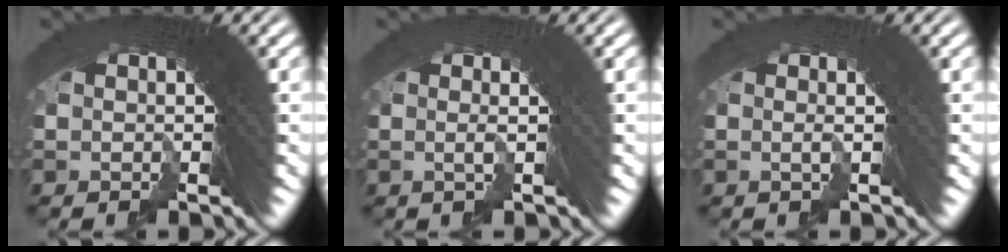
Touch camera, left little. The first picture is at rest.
{"total": 2.7, "force": [1.4, 0.6, 2.2], "torque": [-0.021, 0.020, 0.013]}
{"total": 2.2, "force": [1.0, 0.5, 1.9], "torque": [-0.016, 0.016, 0.006]}